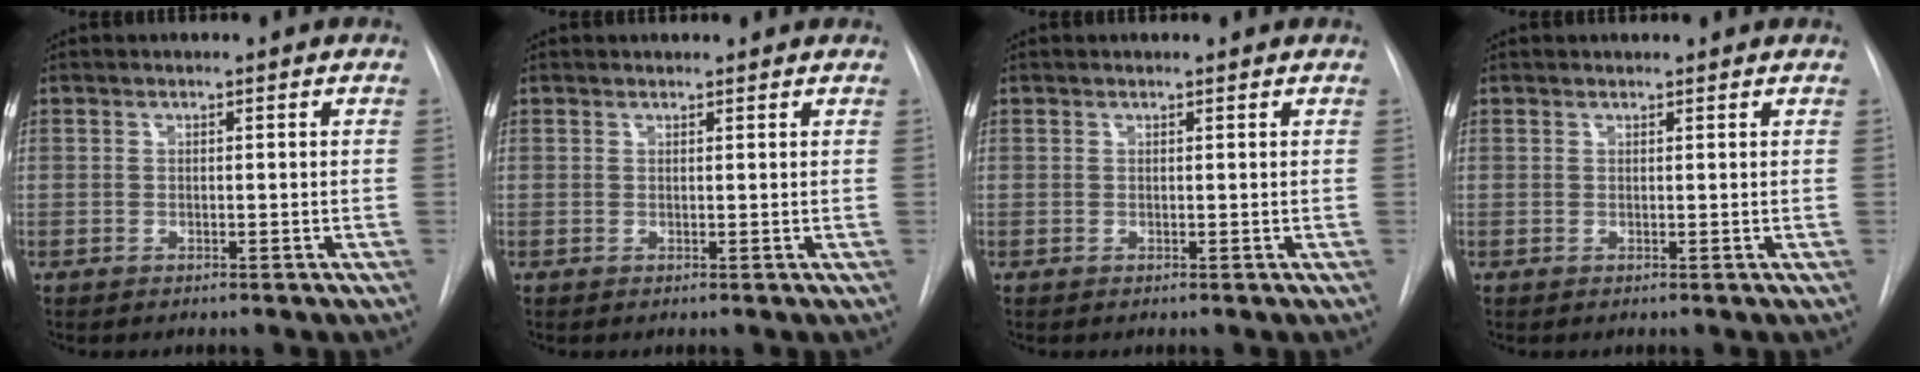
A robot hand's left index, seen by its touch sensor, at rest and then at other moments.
{"total": 2.3, "force": [2.1, 0.7, 0.3], "torque": [-0.006, 0.018, 0.024]}
{"total": 1.0, "force": [1.0, 0.2, 0.1], "torque": [-0.010, 0.009, 0.012]}
{"total": 1.8, "force": [1.7, 0.5, 0.2], "torque": [-0.009, 0.016, 0.021]}